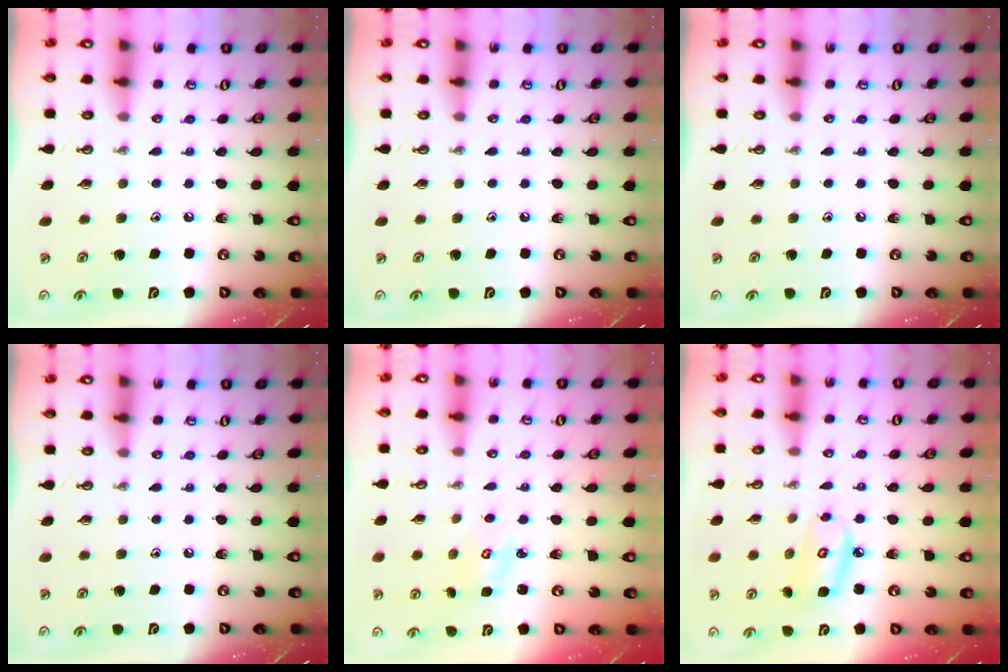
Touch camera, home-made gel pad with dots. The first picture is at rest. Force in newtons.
{"total": 0.0}
{"total": 0.0}
{"total": 0.0}
{"total": 2.7, "press": 2.7, "slide": 0.3}
{"total": 6.1, "press": 6.1, "slide": 0.4}